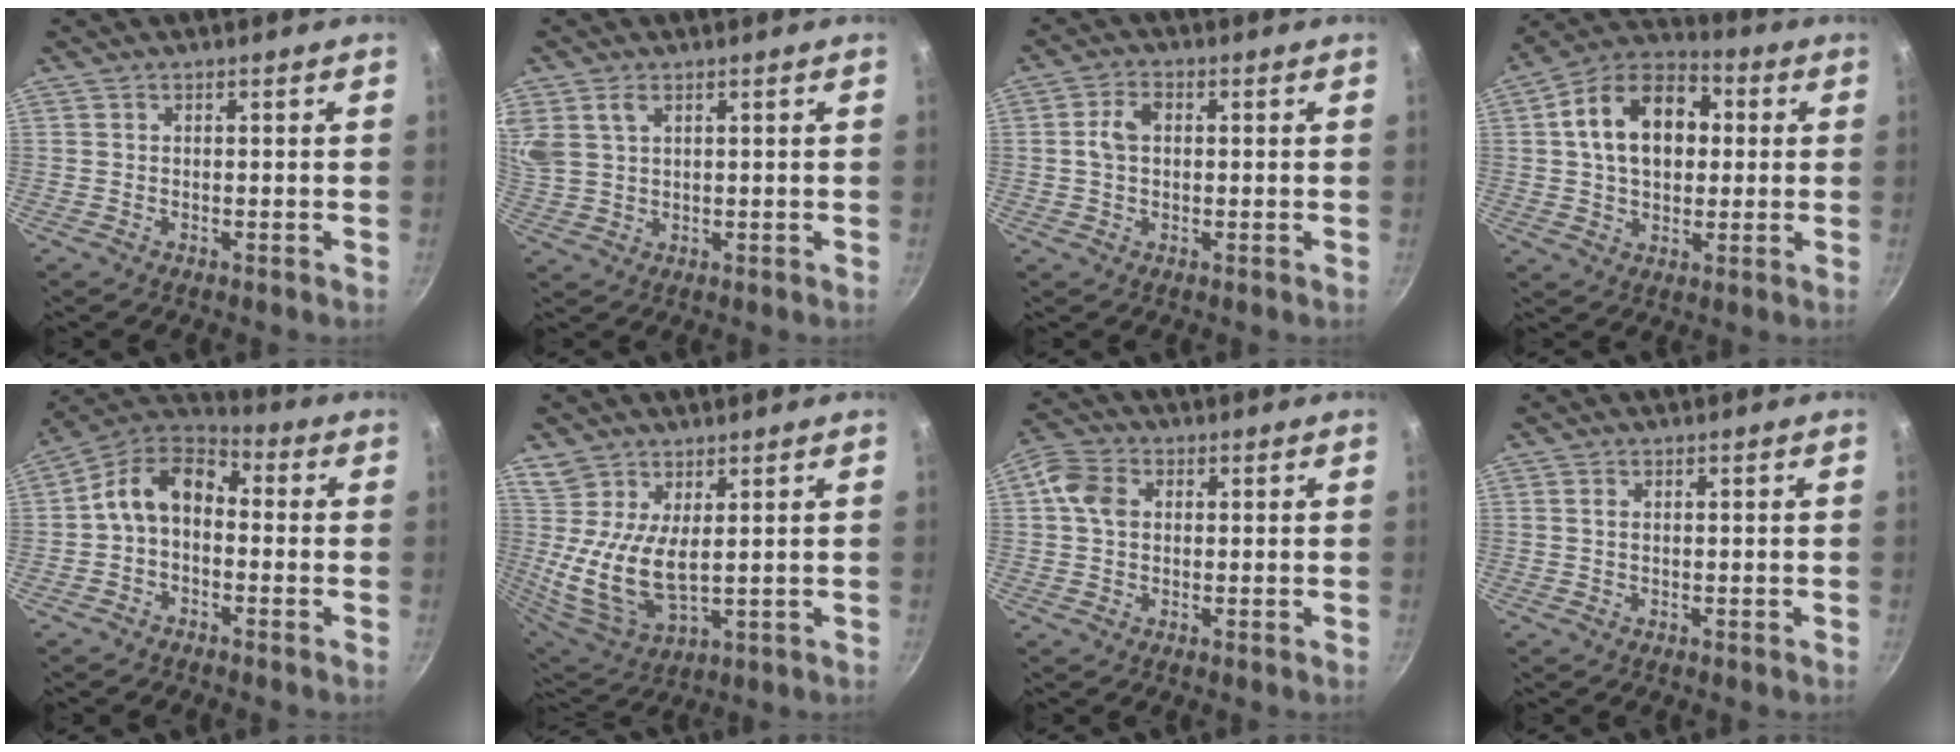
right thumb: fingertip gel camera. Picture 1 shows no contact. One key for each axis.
{"total": 7.4, "fx": 3.3, "fy": 5.0, "fz": 4.4, "tx": -0.087, "ty": 0.004, "tz": 0.071}
{"total": 4.6, "fx": 0.4, "fy": 3.1, "fz": 3.4, "tx": -0.058, "ty": 0.013, "tz": 0.002}
{"total": 16.5, "fx": 2.6, "fy": 11.4, "fz": 11.6, "tx": -0.161, "ty": 0.027, "tz": 0.027}
{"total": 11.0, "fx": -0.5, "fy": 7.5, "fz": 8.1, "tx": -0.123, "ty": 0.045, "tz": -0.031}
{"total": 11.0, "fx": 2.7, "fy": 5.8, "fz": 8.9, "tx": -0.169, "ty": -0.027, "tz": 0.062}
{"total": 6.2, "fx": 0.9, "fy": 4.8, "fz": 3.8, "tx": -0.063, "ty": 0.011, "tz": 0.002}
{"total": 1.0, "fx": 0.2, "fy": 0.6, "fz": 0.8, "tx": -0.014, "ty": 0.002, "tz": 0.002}